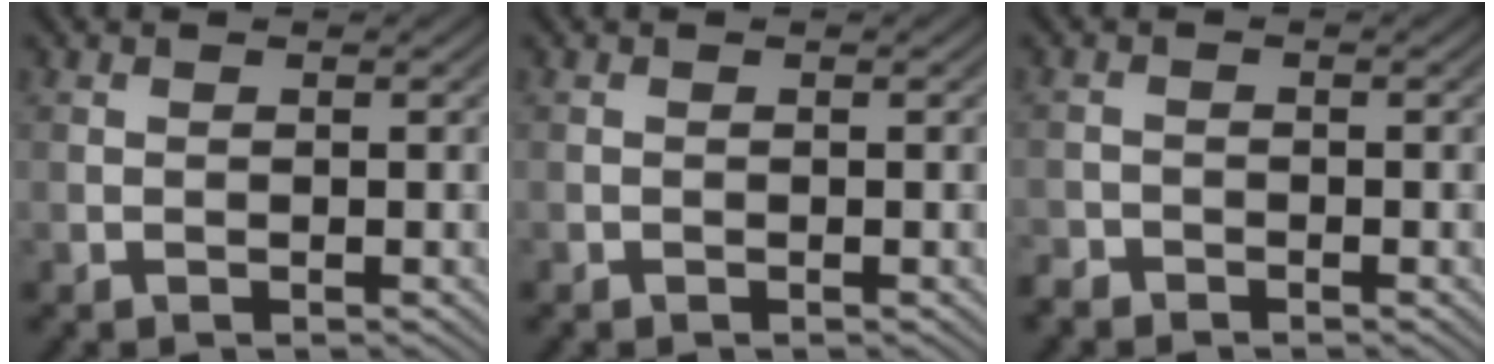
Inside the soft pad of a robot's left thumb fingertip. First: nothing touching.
{"total": 0.0}
{"total": 1.6, "force": [-1.5, 0.6, 0.2], "torque": [-0.005, -0.004, -0.037]}